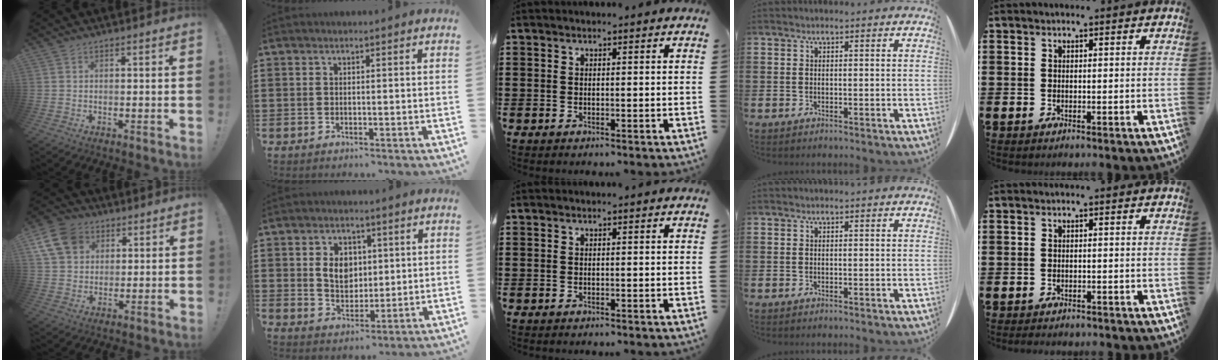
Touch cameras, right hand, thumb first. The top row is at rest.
{"thumb": {"total": 12.4, "force": [4.9, 9.8, 5.8], "torque": [-0.104, -0.024, 0.097]}, "index": {"total": 5.7, "force": [1.2, 4.3, 3.4], "torque": [-0.066, 0.007, 0.015]}, "little": {"total": 0.7, "force": [-0.7, -0.1, -0.2], "torque": [0.002, -0.004, -0.013]}}